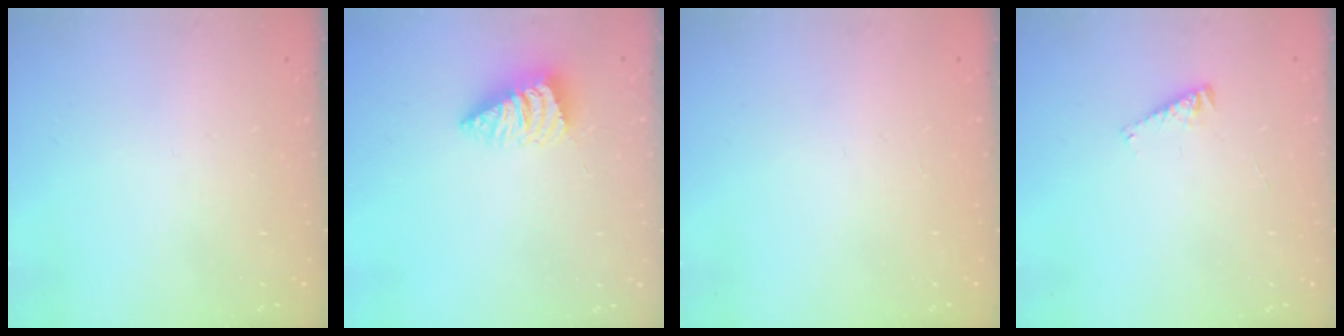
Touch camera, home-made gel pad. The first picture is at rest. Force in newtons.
{"total": 3.0, "press": 2.9, "slide": 0.3}
{"total": 0.0}
{"total": 4.2, "press": 4.2, "slide": 0.5}